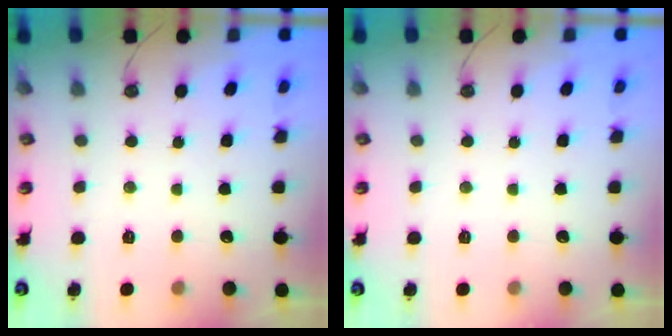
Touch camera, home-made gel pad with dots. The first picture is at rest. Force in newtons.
{"total": 0.0}